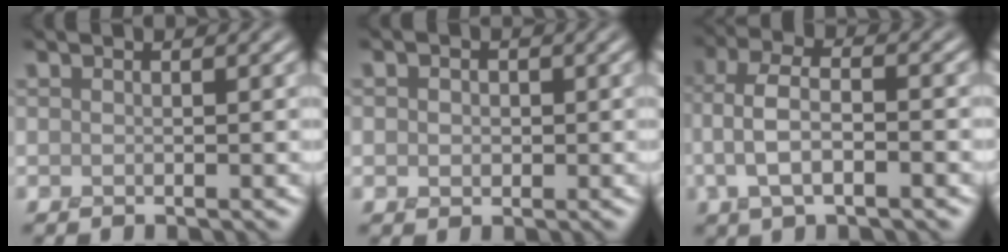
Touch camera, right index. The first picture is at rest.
{"total": 1.8, "force": [0.0, 1.6, 0.8], "torque": [-0.017, -0.001, -0.005]}
{"total": 4.0, "force": [-0.7, 1.6, 3.6], "torque": [-0.078, 0.001, -0.018]}